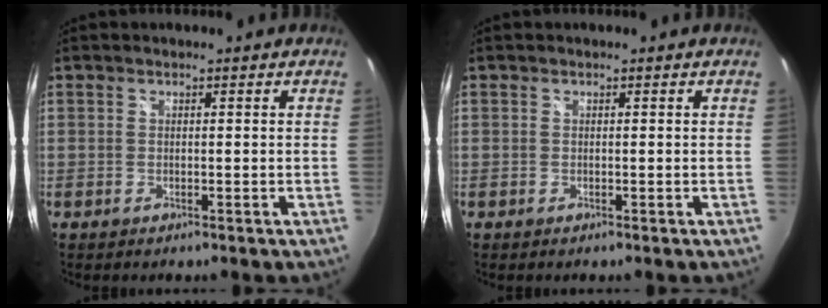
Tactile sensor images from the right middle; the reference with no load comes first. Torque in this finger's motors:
{"motor_torque": [-0.99, -1.15, 0.00, 0.01]}